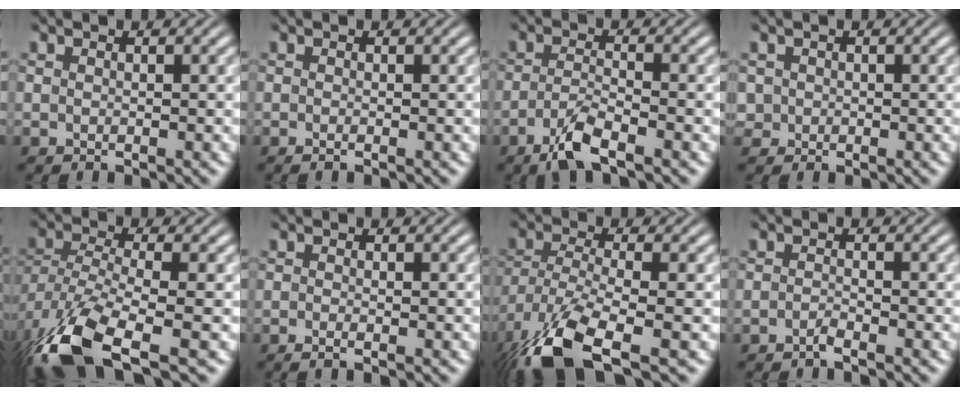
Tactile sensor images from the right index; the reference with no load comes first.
{"total": 0.6, "force": [-0.4, 0.1, 0.3], "torque": [-0.003, 0.002, -0.009]}
{"total": 3.5, "force": [-2.7, 0.6, 2.2], "torque": [-0.037, -0.003, -0.049]}
{"total": 2.3, "force": [-0.2, 2.2, 0.6], "torque": [-0.023, -0.013, 0.001]}
{"total": 9.3, "force": [-5.2, 4.3, 6.4], "torque": [-0.158, -0.050, -0.056]}
{"total": 0.9, "force": [-0.7, 0.1, 0.5], "torque": [-0.010, 0.001, -0.015]}
{"total": 8.5, "force": [-4.9, 3.6, 5.9], "torque": [-0.144, -0.046, -0.055]}
{"total": 1.1, "force": [-1.1, -0.1, 0.2], "torque": [-0.001, 0.002, -0.027]}